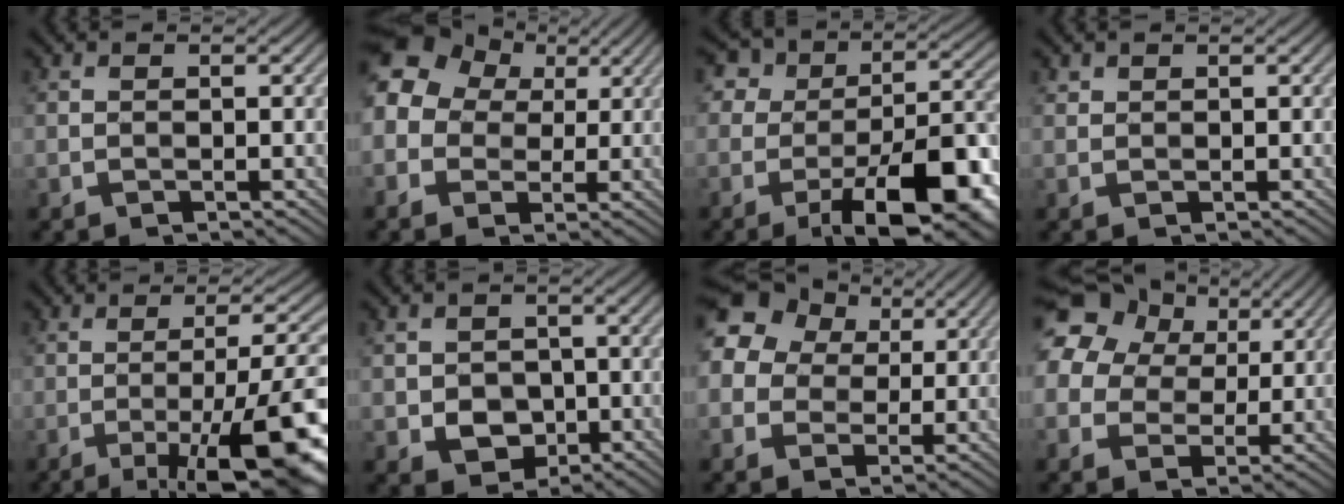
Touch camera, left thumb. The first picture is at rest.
{"total": 11.1, "force": [2.5, 9.2, 5.7], "torque": [-0.157, 0.024, 0.022]}
{"total": 14.6, "force": [-5.8, 7.7, 10.9], "torque": [-0.144, 0.003, -0.103]}
{"total": 0.8, "force": [0.7, 0.3, 0.1], "torque": [-0.006, -0.001, 0.016]}
{"total": 14.4, "force": [-5.3, 3.4, 12.9], "torque": [-0.156, 0.009, -0.080]}
{"total": 4.5, "force": [-1.2, 3.6, 2.4], "torque": [-0.046, -0.009, -0.022]}
{"total": 14.3, "force": [5.0, 11.6, 6.8], "torque": [-0.185, 0.035, 0.084]}
{"total": 17.4, "force": [7.5, 13.3, 8.4], "torque": [-0.228, 0.043, 0.140]}